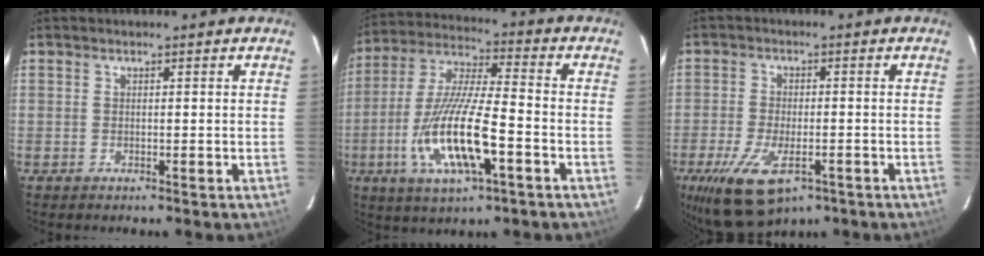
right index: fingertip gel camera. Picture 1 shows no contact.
{"total": 16.3, "force": [-5.5, 3.9, 14.8], "torque": [-0.308, -0.016, -0.104]}
{"total": 12.6, "force": [-6.7, 5.8, 9.0], "torque": [-0.197, -0.033, -0.109]}